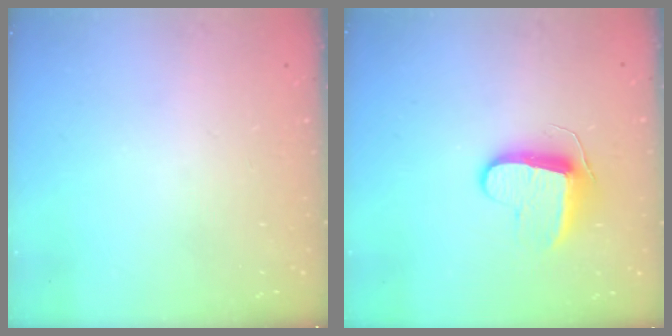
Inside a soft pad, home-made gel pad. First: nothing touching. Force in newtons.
{"total": 9.4, "press": 9.4, "slide": 0.5}